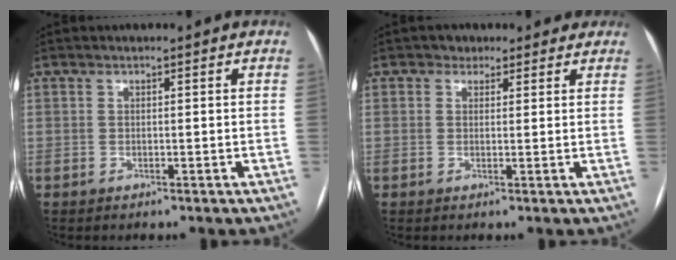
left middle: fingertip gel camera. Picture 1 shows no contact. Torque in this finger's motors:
{"motor_torque": [-0.22, 0.02, -0.03, -0.01]}